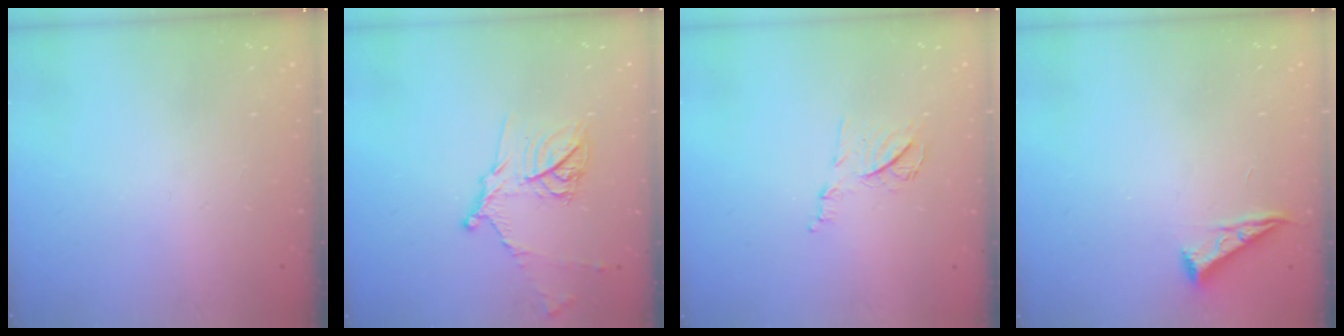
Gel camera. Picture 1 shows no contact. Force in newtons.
{"total": 13.6, "press": 13.6, "slide": 1.1}
{"total": 9.1, "press": 9.1, "slide": 0.5}
{"total": 5.0, "press": 5.0, "slide": 0.7}